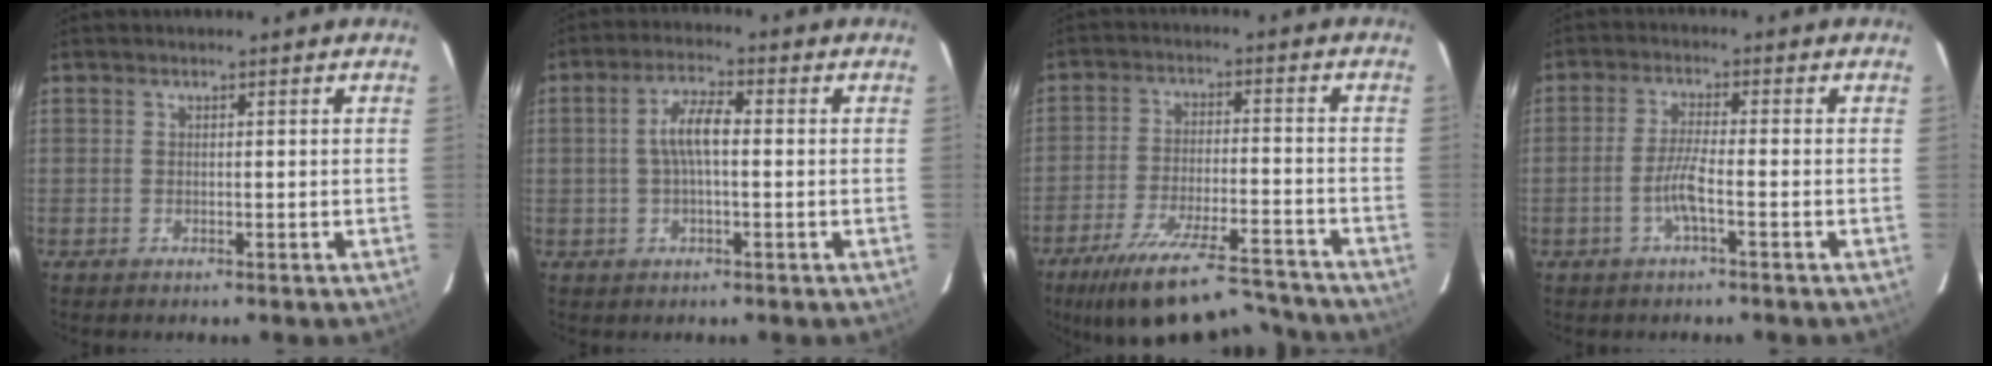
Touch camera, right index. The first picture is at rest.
{"total": 5.6, "force": [0.0, 1.7, 5.3], "torque": [-0.104, 0.012, 0.000]}
{"total": 20.6, "force": [-17.4, 4.9, 9.8], "torque": [-0.187, -0.022, -0.257]}
{"total": 4.2, "force": [-1.9, -0.1, 3.7], "torque": [-0.081, 0.001, -0.039]}